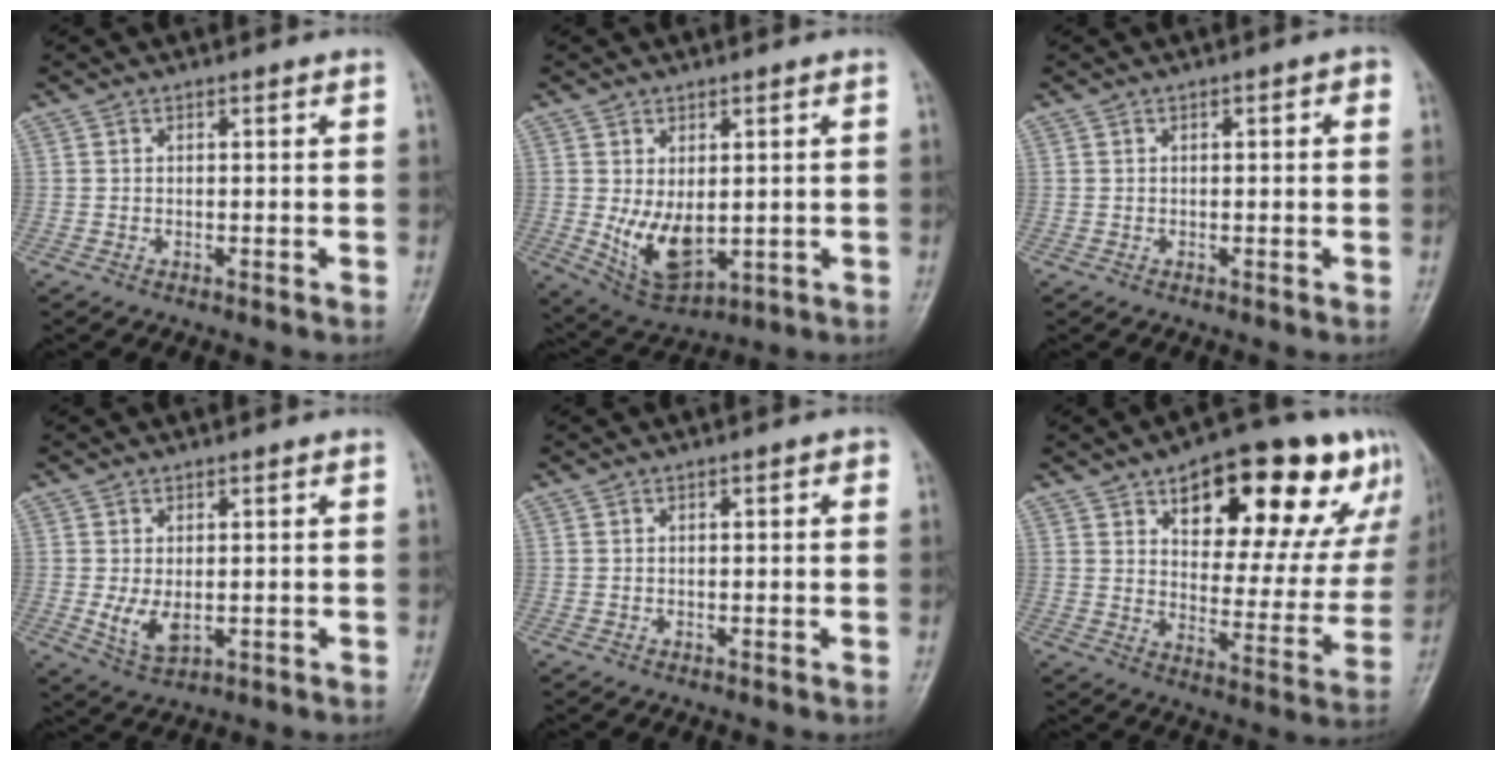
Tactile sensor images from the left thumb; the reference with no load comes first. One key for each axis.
{"total": 9.3, "fx": -0.4, "fy": 5.3, "fz": 7.6, "tx": -0.119, "ty": -0.014, "tz": 0.013}
{"total": 2.2, "fx": 0.4, "fy": 0.9, "fz": 2.0, "tx": -0.022, "ty": 0.005, "tz": 0.001}
{"total": 5.1, "fx": -0.5, "fy": 2.9, "fz": 4.2, "tx": -0.080, "ty": -0.008, "tz": 0.001}
{"total": 1.8, "fx": 0.4, "fy": 0.8, "fz": 1.6, "tx": -0.018, "ty": 0.003, "tz": 0.001}
{"total": 24.2, "fx": 13.1, "fy": 10.8, "fz": 17.3, "tx": -0.181, "ty": -0.025, "tz": 0.189}